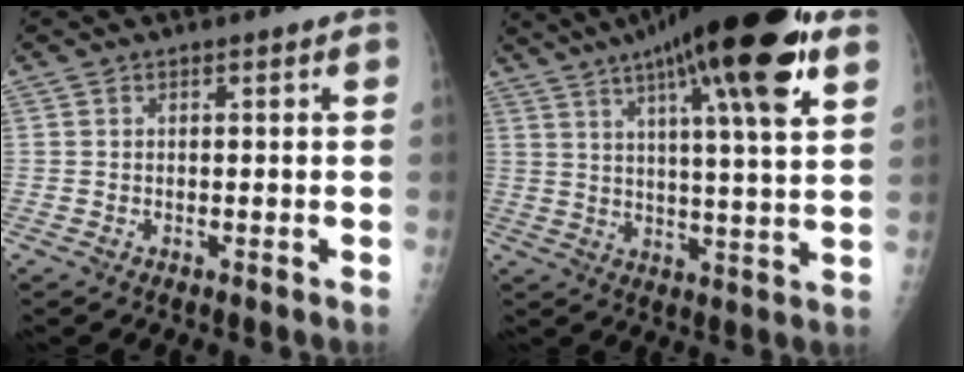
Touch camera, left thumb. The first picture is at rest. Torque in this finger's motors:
{"motor_torque": [2.76, -1.99, 2.52, -0.25, 0.45]}